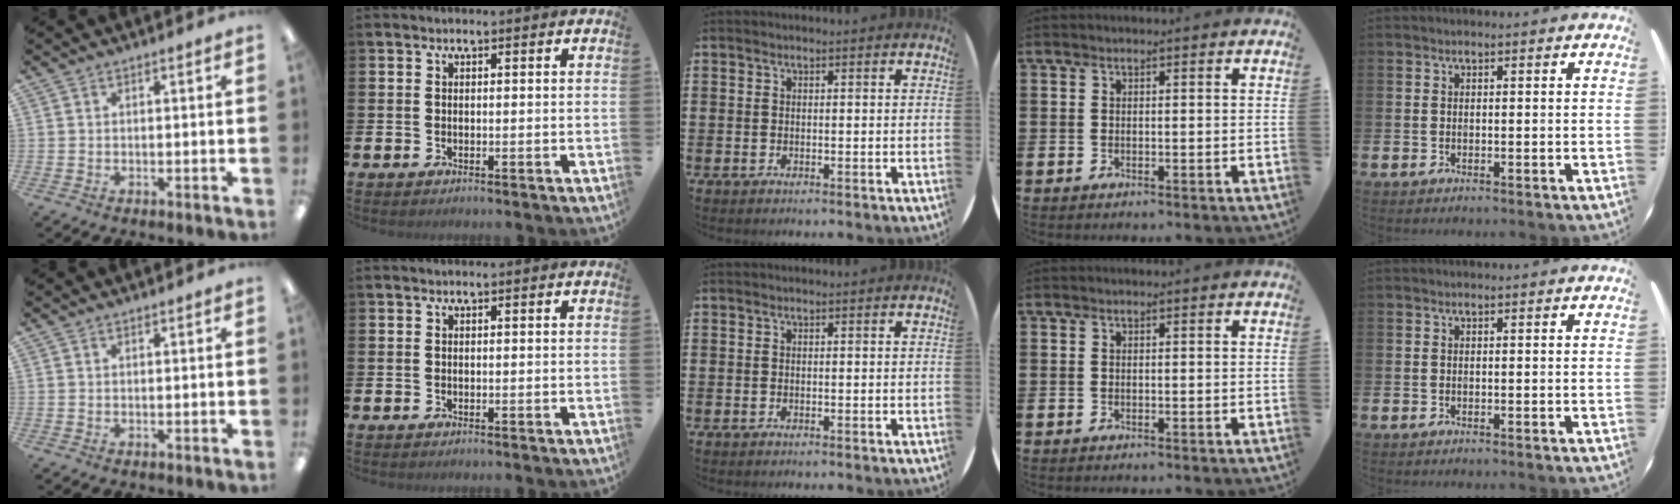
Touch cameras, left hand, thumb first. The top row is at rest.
{}